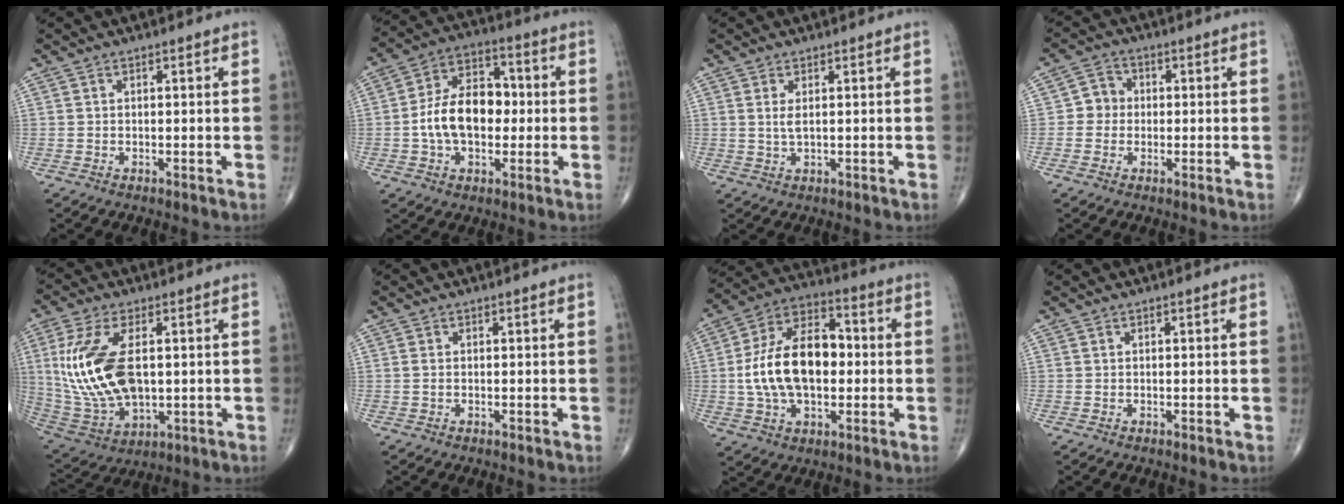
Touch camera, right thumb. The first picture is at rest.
{"total": 13.7, "force": [-1.0, 8.9, 10.3], "torque": [-0.161, 0.033, -0.023]}
{"total": 2.1, "force": [0.6, 0.6, 1.9], "torque": [-0.043, -0.004, 0.018]}
{"total": 4.1, "force": [-0.3, 3.9, 1.5], "torque": [-0.001, 0.010, -0.015]}
{"total": 18.1, "force": [1.9, 9.6, 15.3], "torque": [-0.326, -0.014, 0.050]}
{"total": 0.8, "force": [0.0, 0.4, 0.6], "torque": [-0.017, 0.001, 0.001]}
{"total": 18.5, "force": [-0.3, 11.0, 14.9], "torque": [-0.255, 0.031, -0.008]}
{"total": 0.0}